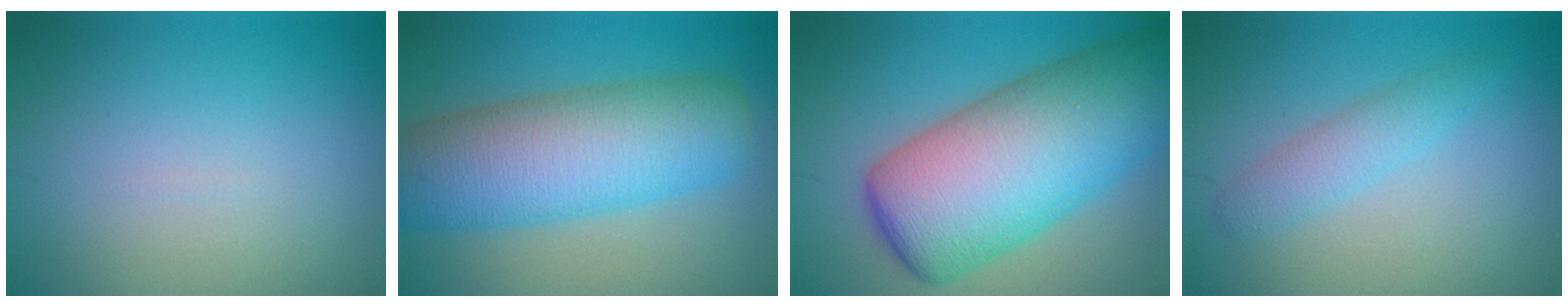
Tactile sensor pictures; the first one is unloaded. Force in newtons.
{"total": 10.8, "press": 10.8, "slide": 0.4}
{"total": 14.4, "press": 14.4, "slide": 0.2}
{"total": 2.3, "press": 2.3, "slide": 0.0}